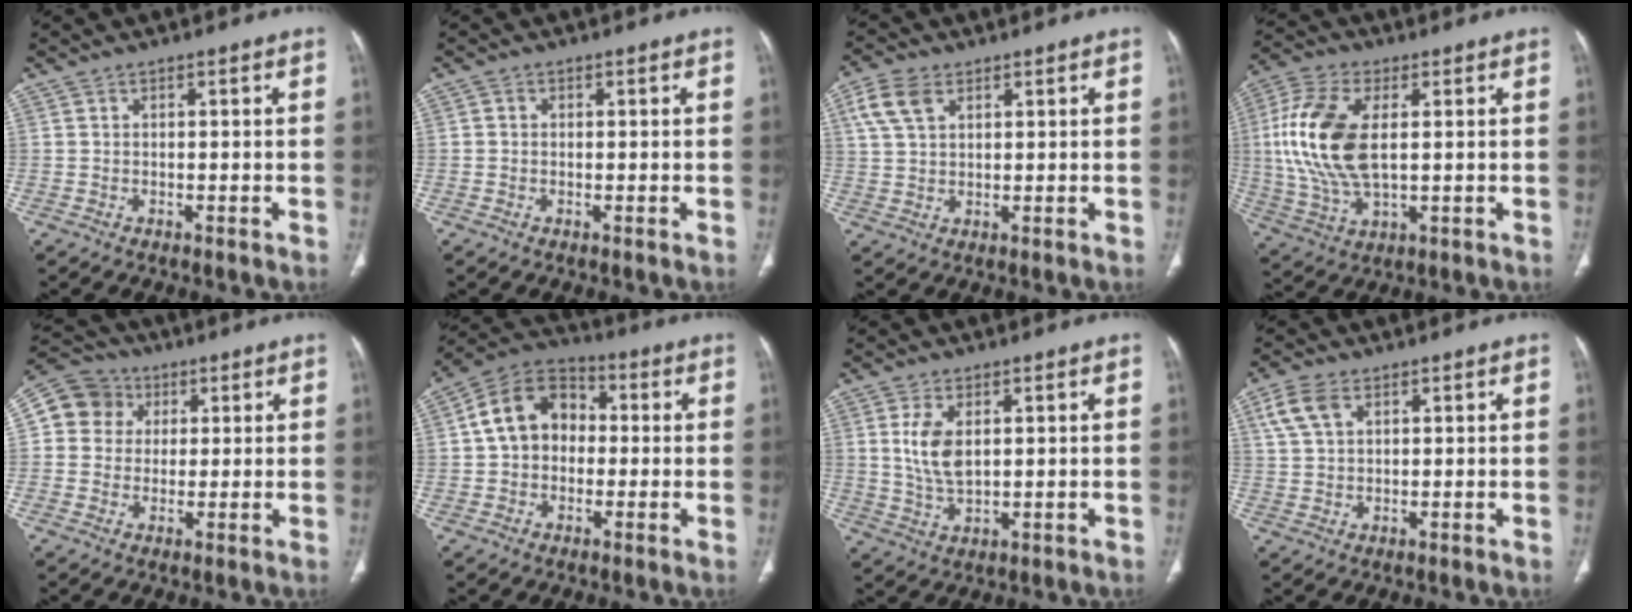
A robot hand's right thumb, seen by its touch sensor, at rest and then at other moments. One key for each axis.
{"total": 0.7, "fx": 0.0, "fy": 0.6, "fz": 0.2, "tx": 0.000, "ty": 0.002, "tz": -0.002}
{"total": 6.4, "fx": 2.9, "fy": 4.0, "fz": 4.2, "tx": -0.085, "ty": 0.004, "tz": 0.061}
{"total": 16.6, "fx": 2.2, "fy": 8.8, "fz": 13.9, "tx": -0.301, "ty": 0.000, "tz": 0.045}
{"total": 9.2, "fx": 2.1, "fy": 8.5, "fz": 2.6, "tx": -0.032, "ty": 0.014, "tz": 0.028}
{"total": 12.3, "fx": 0.9, "fy": 9.6, "fz": 7.7, "tx": -0.113, "ty": 0.033, "tz": 0.004}
{"total": 7.2, "fx": 1.7, "fy": 3.9, "fz": 5.8, "tx": -0.113, "ty": -0.010, "tz": 0.041}
{"total": 5.9, "fx": 2.7, "fy": 3.6, "fz": 3.9, "tx": -0.083, "ty": 0.006, "tz": 0.058}